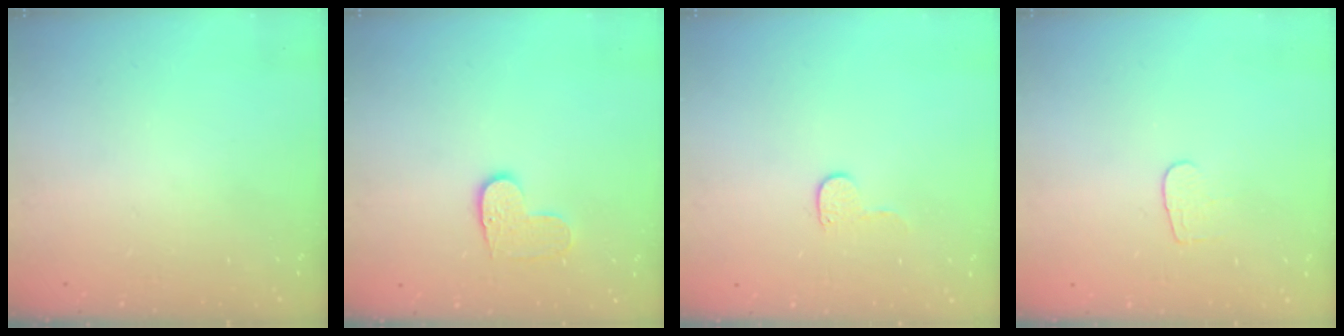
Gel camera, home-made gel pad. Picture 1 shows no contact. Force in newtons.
{"total": 6.1, "press": 6.1, "slide": 0.4}
{"total": 3.8, "press": 3.8, "slide": 0.4}
{"total": 4.6, "press": 4.6, "slide": 0.2}